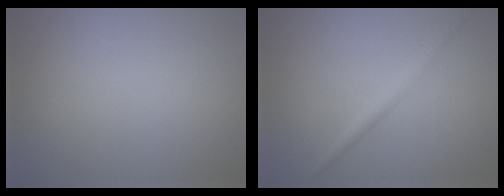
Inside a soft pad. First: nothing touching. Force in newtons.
{"total": 2.0, "press": 2.0, "slide": 0.0}